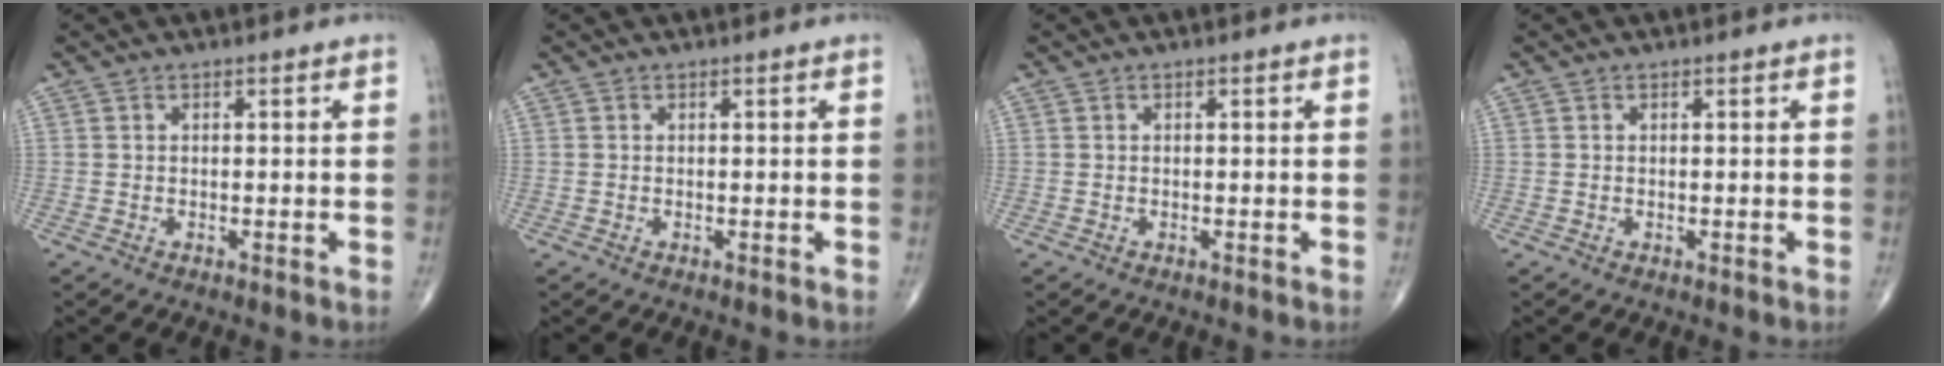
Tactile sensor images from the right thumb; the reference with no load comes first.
{"total": 0.0}
{"total": 0.0}
{"total": 0.0}